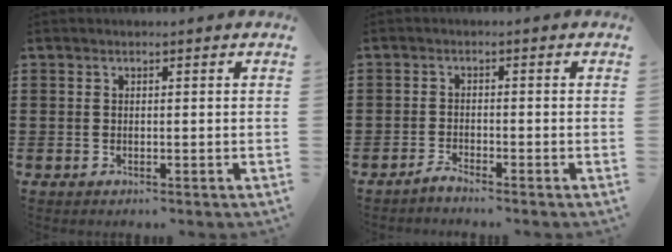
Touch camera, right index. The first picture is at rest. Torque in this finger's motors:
{"motor_torque": [0.47, 1.06, -0.58, -0.15]}